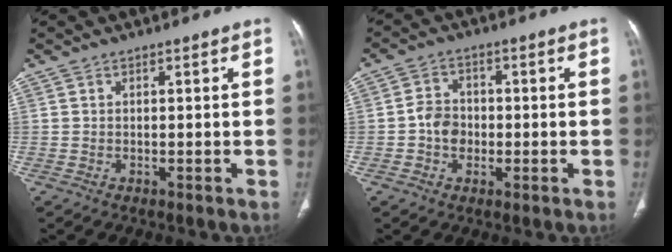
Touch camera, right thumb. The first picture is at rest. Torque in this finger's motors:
{"motor_torque": [2.21, 2.09, 0.49, -0.33, 0.13]}